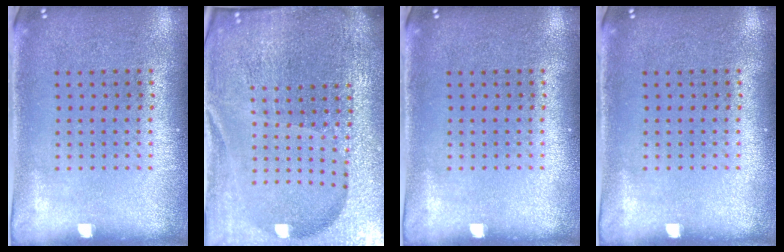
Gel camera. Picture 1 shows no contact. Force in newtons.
{"total": 6.7, "press": 5.8, "slide": 3.3}
{"total": 0.0}
{"total": 0.0}